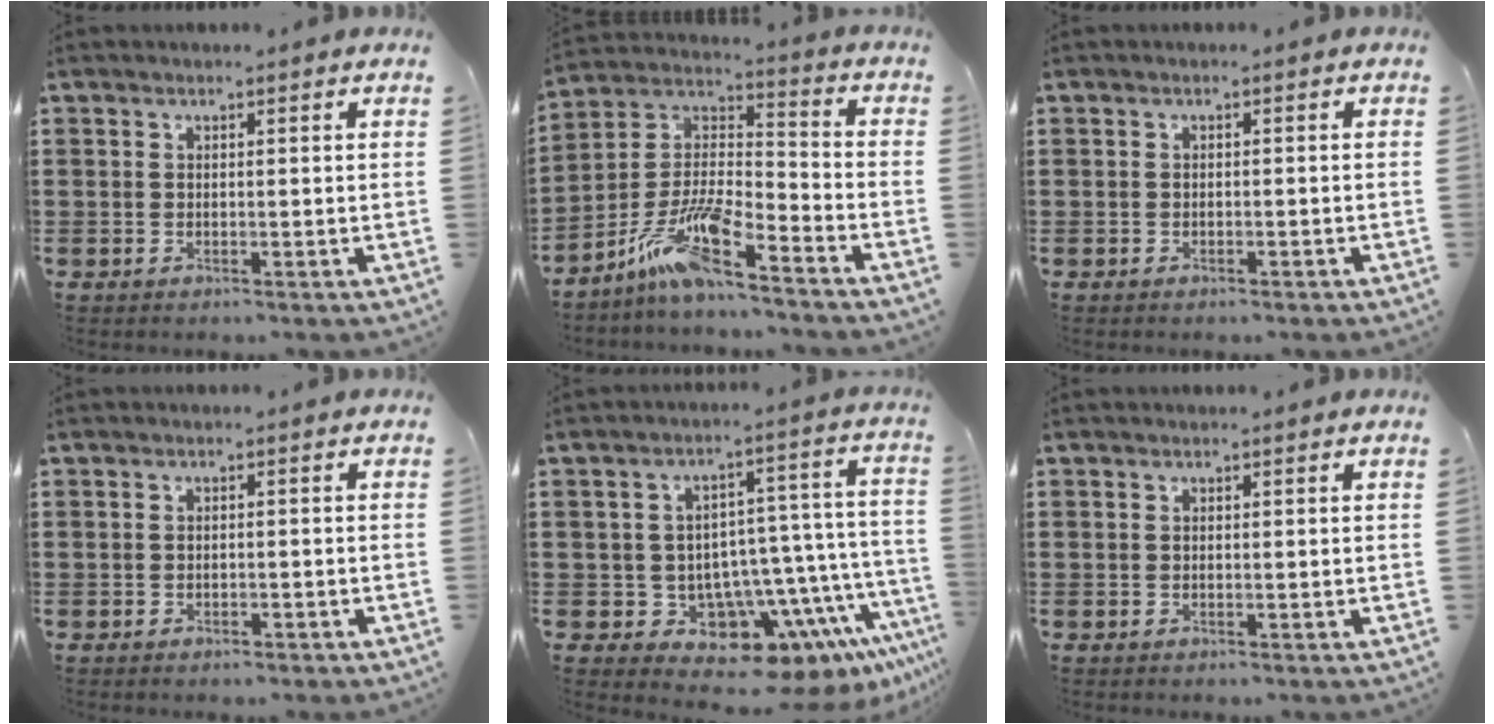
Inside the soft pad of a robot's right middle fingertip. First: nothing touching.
{"total": 11.0, "force": [-8.0, 1.7, 7.4], "torque": [-0.172, -0.008, -0.164]}
{"total": 0.6, "force": [-0.5, 0.1, 0.2], "torque": [-0.006, -0.003, -0.009]}
{"total": 0.9, "force": [-0.8, 0.3, 0.1], "torque": [-0.006, -0.001, -0.017]}
{"total": 7.6, "force": [-4.9, 5.4, 2.3], "torque": [-0.052, -0.015, -0.080]}
{"total": 0.0}